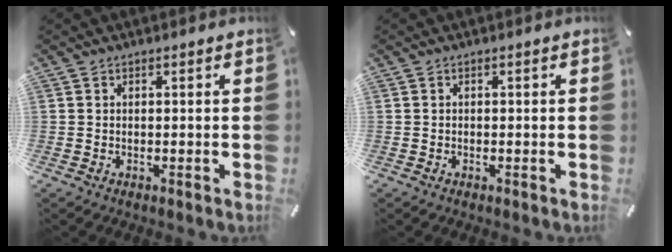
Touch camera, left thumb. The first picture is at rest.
{"total": 0.5, "force": [-0.2, 0.2, 0.4], "torque": [-0.008, -0.001, -0.004]}